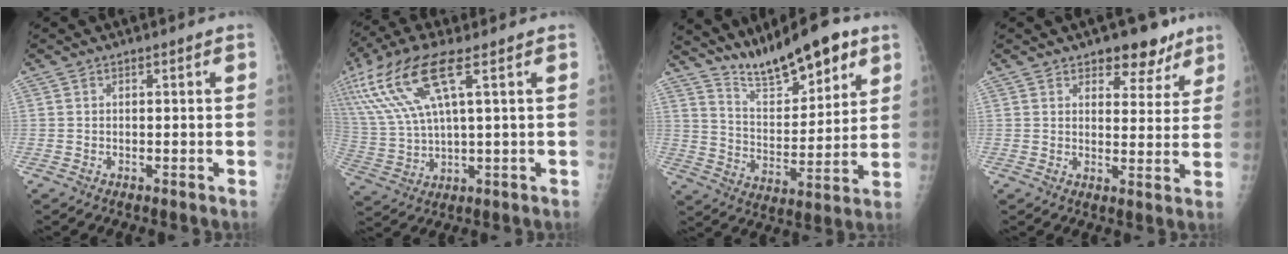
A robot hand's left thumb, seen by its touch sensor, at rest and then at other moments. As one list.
[{"total": 15.8, "force": [6.9, 4.5, 13.5], "torque": [-0.319, -0.003, 0.141]}, {"total": 15.2, "force": [11.2, 4.7, 9.2], "torque": [-0.119, -0.062, 0.197]}, {"total": 7.6, "force": [5.3, 4.1, 3.4], "torque": [-0.003, -0.026, 0.072]}]